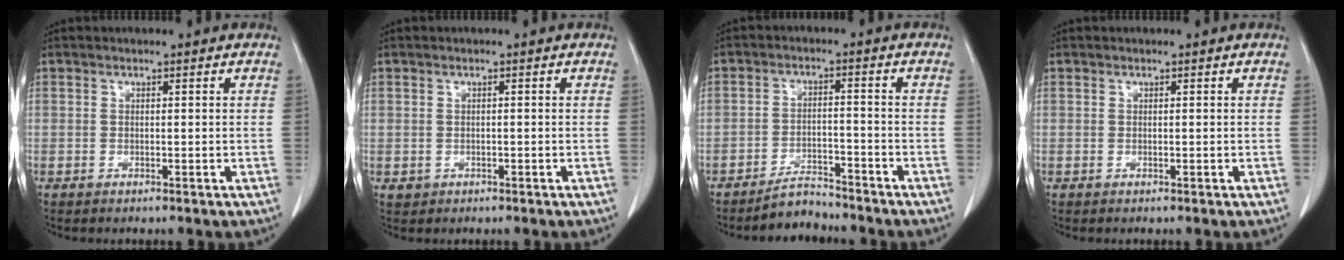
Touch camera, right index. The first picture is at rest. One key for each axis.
{"total": 1.9, "fx": -0.5, "fy": 1.7, "fz": 0.7, "tx": -0.015, "ty": 0.004, "tz": 0.001}
{"total": 5.0, "fx": -4.8, "fy": 1.4, "fz": 0.9, "tx": -0.019, "ty": -0.002, "tz": -0.079}
{"total": 0.0}